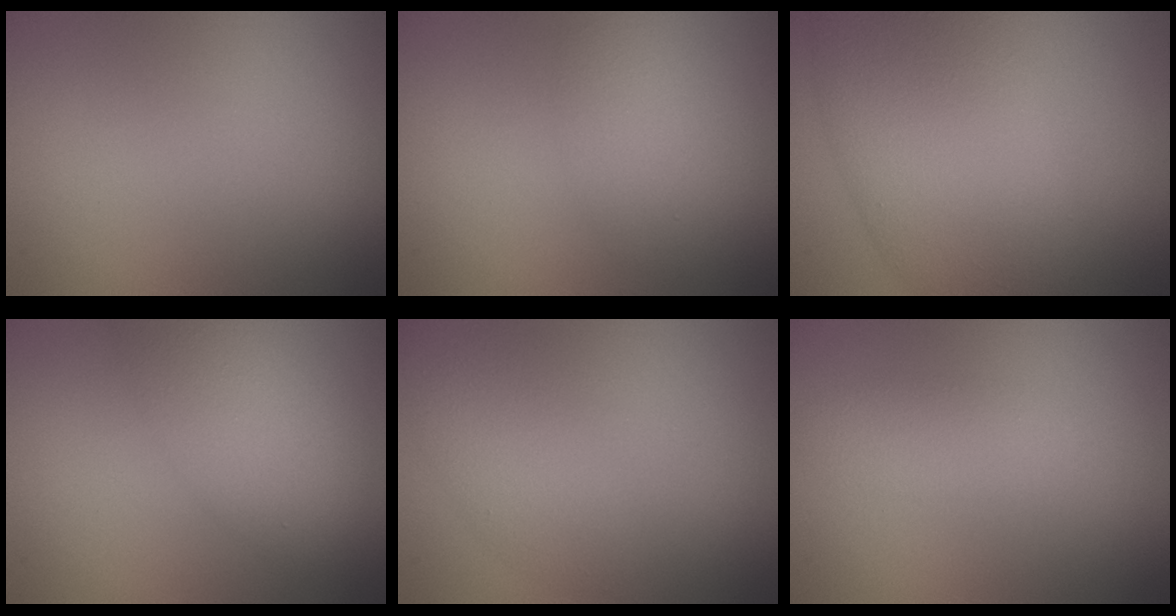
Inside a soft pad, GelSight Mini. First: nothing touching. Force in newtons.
{"total": 2.3, "press": 2.3, "slide": 0.0}
{"total": 10.6, "press": 10.6, "slide": 0.3}
{"total": 4.7, "press": 4.7, "slide": 0.1}
{"total": 3.0, "press": 3.0, "slide": 0.1}
{"total": 2.0, "press": 2.0, "slide": 0.0}